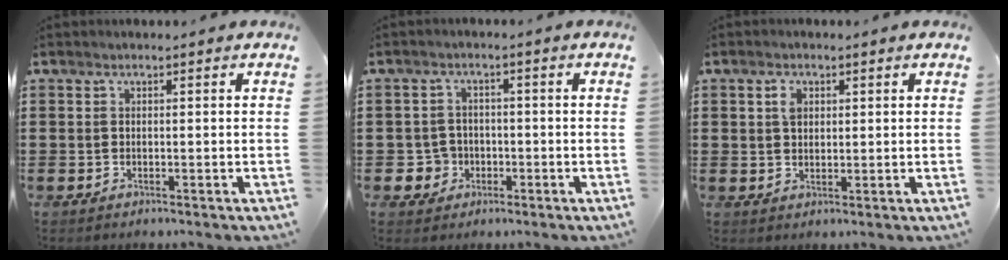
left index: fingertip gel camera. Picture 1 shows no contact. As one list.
[{"total": 3.5, "force": [-1.4, 3.1, 0.9], "torque": [-0.033, 0.003, -0.031]}, {"total": 2.3, "force": [0.8, 1.6, 1.5], "torque": [-0.026, 0.004, 0.012]}]